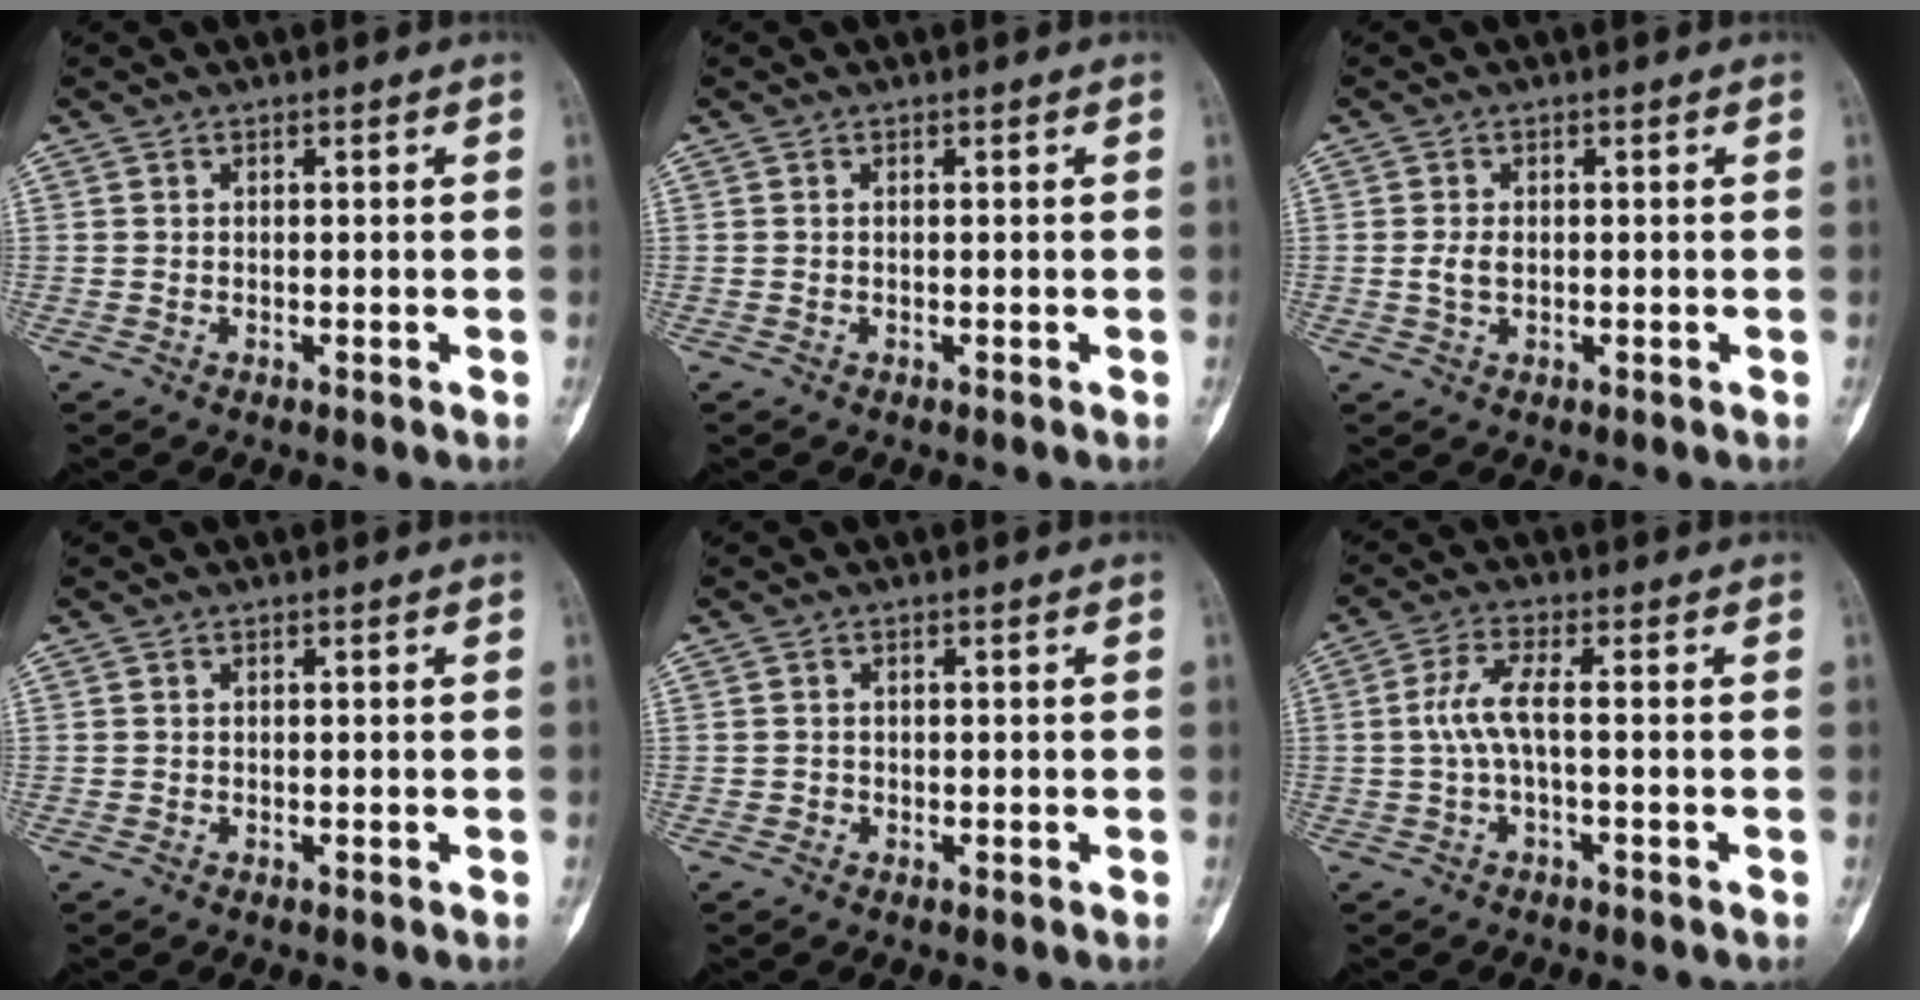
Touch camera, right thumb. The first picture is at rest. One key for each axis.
{"total": 0.0}
{"total": 2.4, "fx": 0.0, "fy": 1.5, "fz": 1.9, "tx": -0.041, "ty": 0.001, "tz": -0.001}
{"total": 0.0}
{"total": 0.6, "fx": -0.2, "fy": 0.5, "fz": -0.1, "tx": 0.005, "ty": 0.004, "tz": -0.005}
{"total": 4.9, "fx": -0.4, "fy": 1.0, "fz": 4.8, "tx": -0.116, "ty": 0.019, "tz": -0.010}